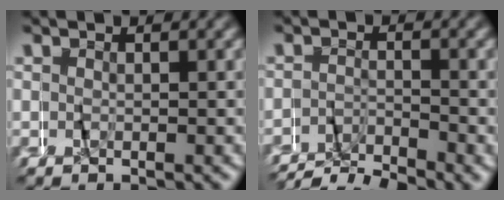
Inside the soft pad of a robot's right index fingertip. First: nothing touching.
{"total": 6.0, "force": [-5.9, 1.1, 0.8], "torque": [-0.007, -0.018, -0.096]}